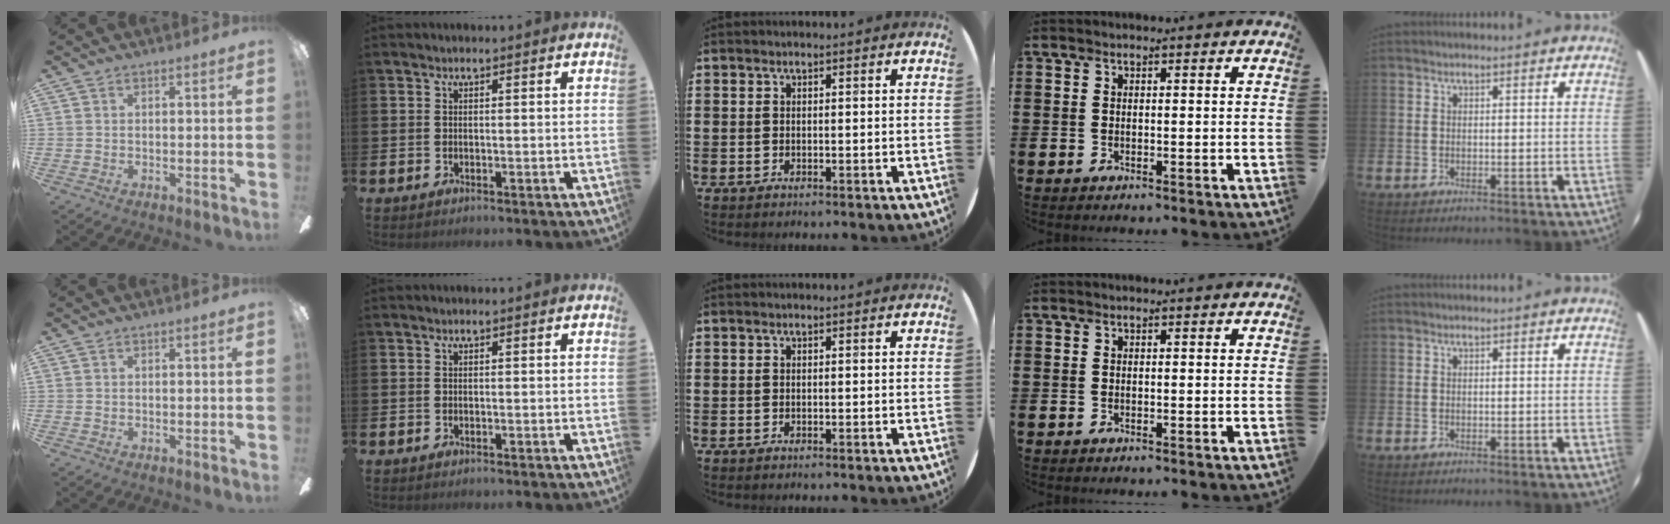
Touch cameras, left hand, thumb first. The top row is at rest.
{}